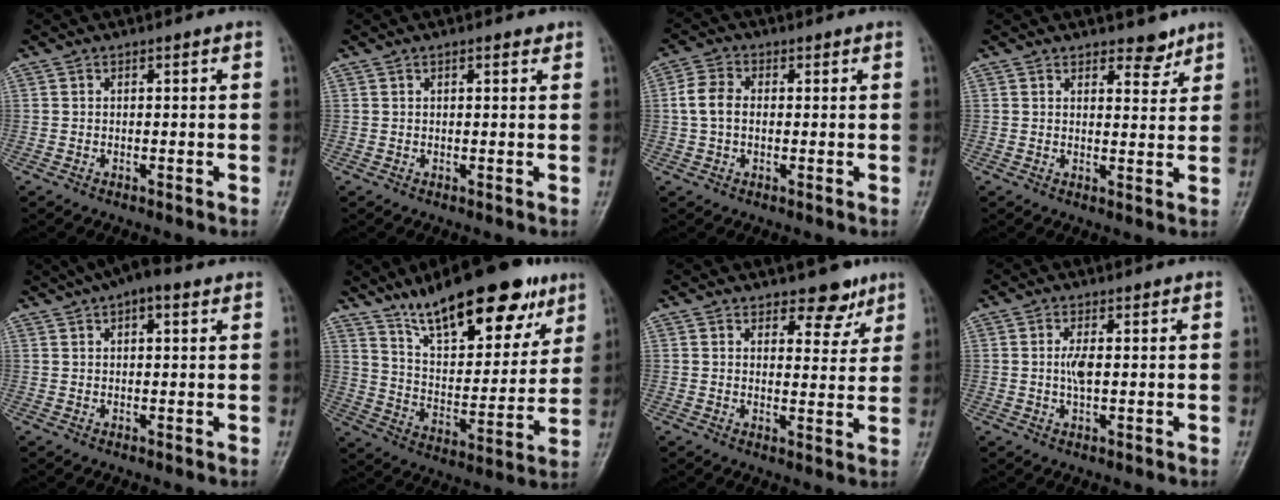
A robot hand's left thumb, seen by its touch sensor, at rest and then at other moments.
{"total": 1.8, "force": [1.0, 0.6, 1.3], "torque": [-0.017, -0.001, 0.013]}
{"total": 5.2, "force": [0.3, 3.7, 3.7], "torque": [-0.077, 0.013, 0.000]}
{"total": 4.0, "force": [3.0, 1.8, 1.8], "torque": [-0.004, -0.020, 0.043]}
{"total": 8.1, "force": [4.8, 3.1, 5.8], "torque": [-0.090, 0.017, 0.072]}
{"total": 23.9, "force": [15.9, 8.8, 15.5], "torque": [-0.194, -0.054, 0.260]}
{"total": 6.3, "force": [4.6, 3.2, 3.0], "torque": [-0.006, -0.027, 0.063]}
{"total": 2.9, "force": [0.4, 1.2, 2.6], "torque": [-0.057, -0.002, 0.007]}